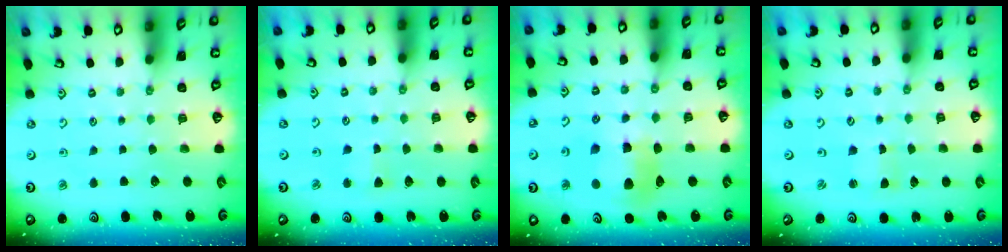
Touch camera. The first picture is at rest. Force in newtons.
{"total": 2.2, "press": 2.2, "slide": 0.2}
{"total": 10.5, "press": 10.4, "slide": 1.3}
{"total": 0.9, "press": 0.9, "slide": 0.1}